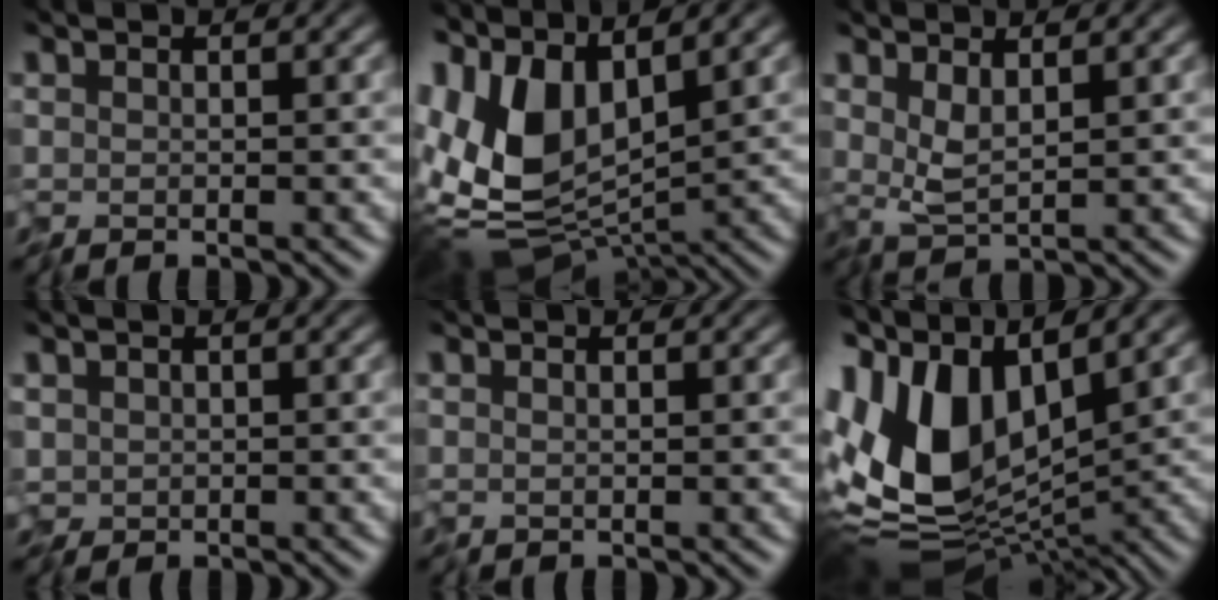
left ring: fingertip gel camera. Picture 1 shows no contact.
{"total": 11.4, "force": [2.0, 6.4, 9.2], "torque": [-0.192, -0.010, 0.032]}
{"total": 2.6, "force": [0.8, 0.7, 2.3], "torque": [-0.052, -0.005, 0.015]}
{"total": 1.7, "force": [-0.1, 1.4, 0.9], "torque": [-0.024, -0.001, -0.005]}
{"total": 0.0}
{"total": 12.3, "force": [1.4, 6.6, 10.3], "torque": [-0.199, -0.003, 0.013]}